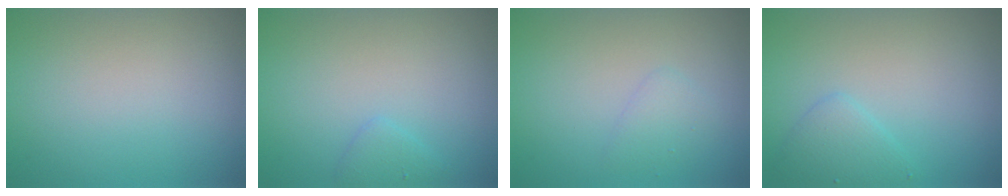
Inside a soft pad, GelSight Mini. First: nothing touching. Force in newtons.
{"total": 1.2, "press": 1.2, "slide": 0.1}
{"total": 1.3, "press": 1.3, "slide": 0.1}
{"total": 2.1, "press": 2.1, "slide": 0.0}